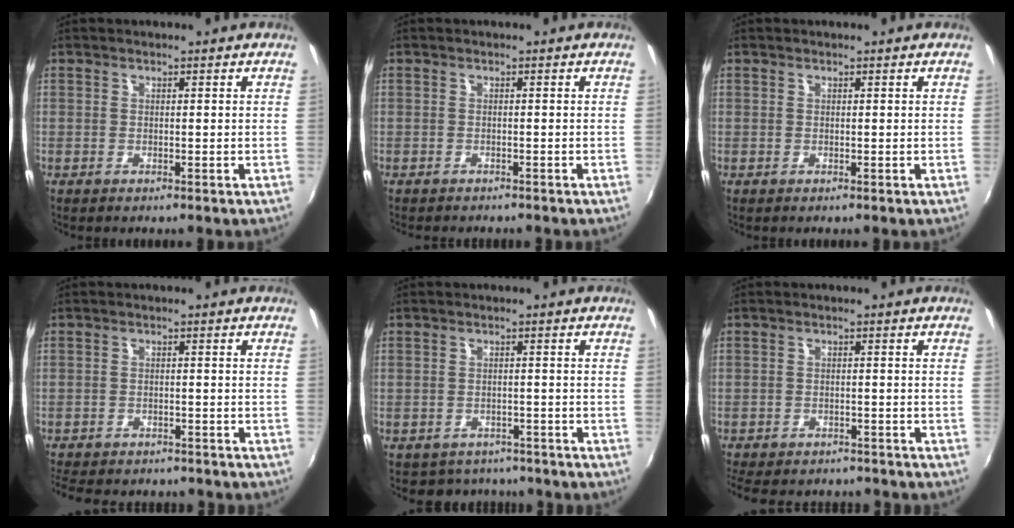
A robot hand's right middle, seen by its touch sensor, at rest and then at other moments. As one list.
[{"total": 2.2, "force": [-2.1, 0.6, 0.6], "torque": [-0.019, -0.013, -0.032]}, {"total": 0.0}, {"total": 10.4, "force": [-9.0, 3.6, 3.7], "torque": [-0.094, -0.020, -0.133]}, {"total": 6.5, "force": [-5.4, 3.4, 1.1], "torque": [-0.032, -0.004, -0.073]}, {"total": 11.0, "force": [-9.5, 4.0, 4.0], "torque": [-0.098, -0.019, -0.136]}]